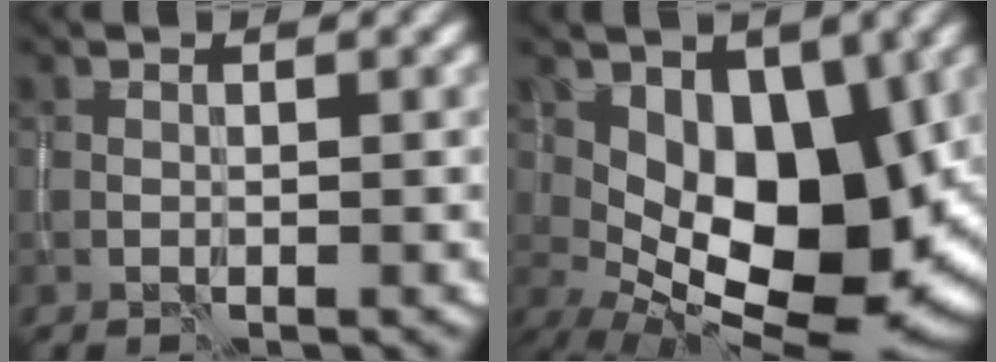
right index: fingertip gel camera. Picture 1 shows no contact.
{"total": 12.0, "force": [1.3, 6.8, 9.7], "torque": [-0.139, -0.021, 0.025]}